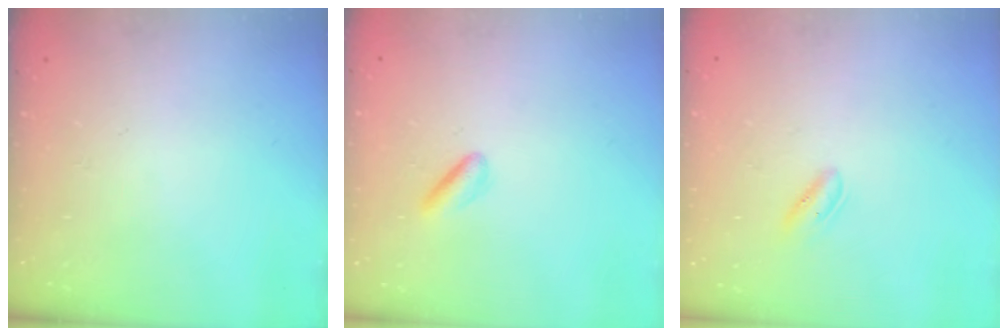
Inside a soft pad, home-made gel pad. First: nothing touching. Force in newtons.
{"total": 2.5, "press": 2.3, "slide": 1.0}
{"total": 1.3, "press": 1.1, "slide": 0.6}